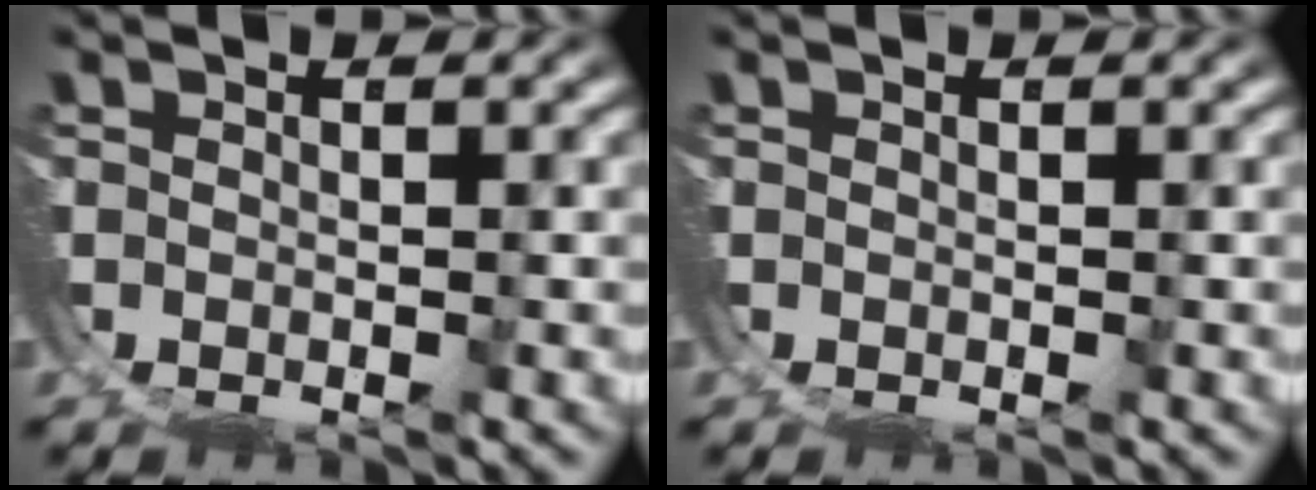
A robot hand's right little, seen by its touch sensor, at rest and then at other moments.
{"total": 0.0}